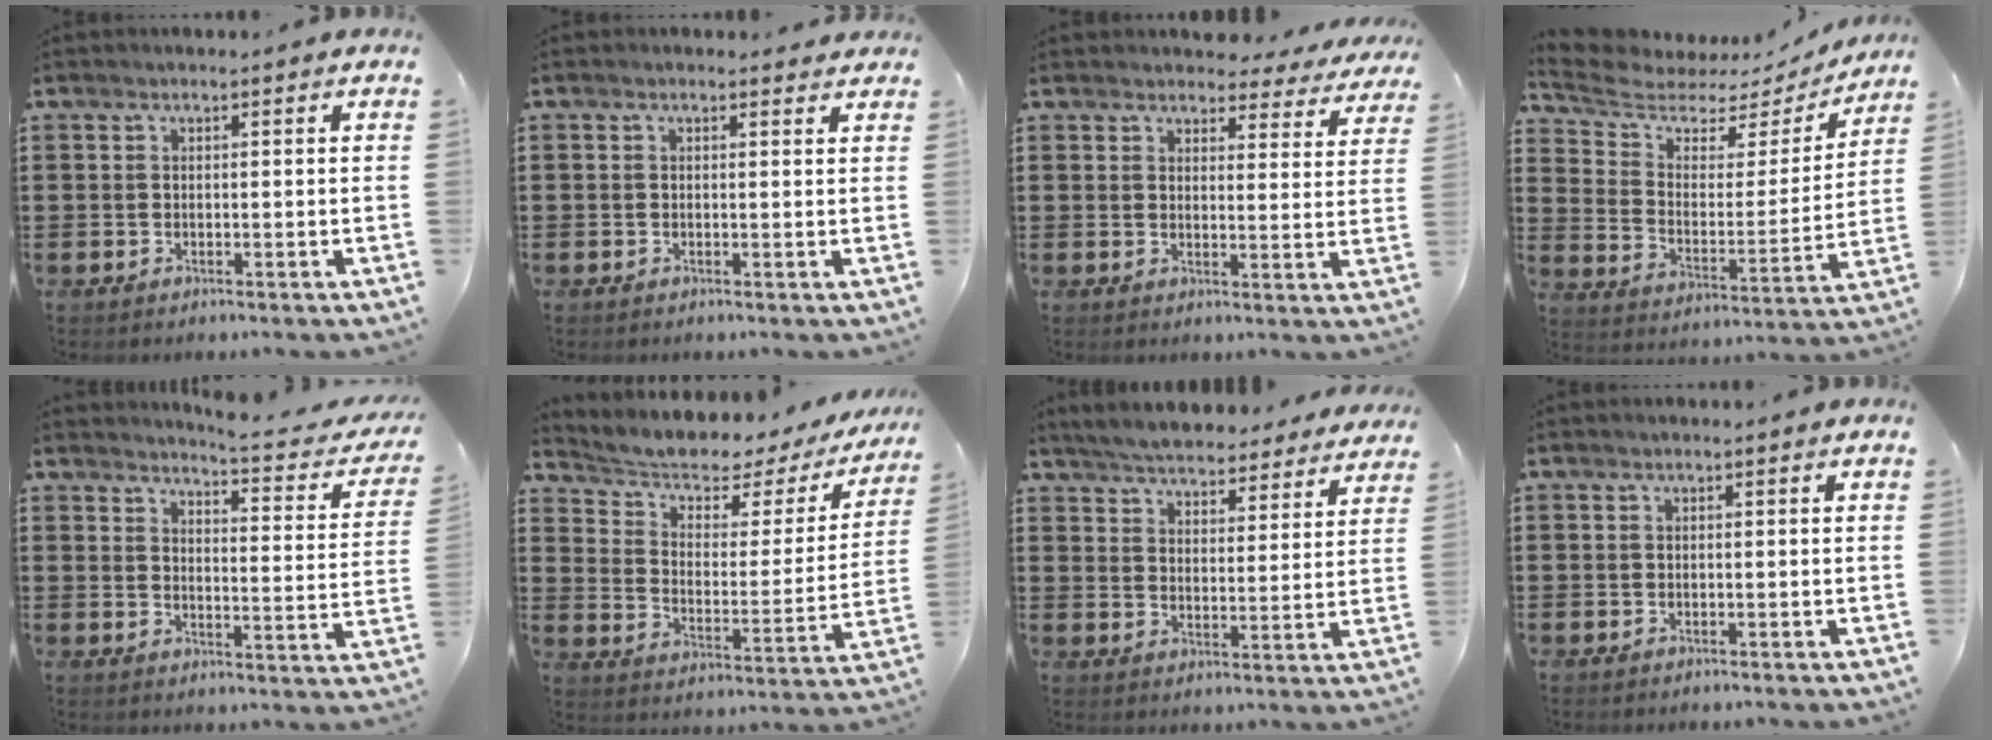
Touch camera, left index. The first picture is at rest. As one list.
[{"total": 0.6, "force": [0.3, 0.4, 0.0], "torque": [0.004, 0.000, 0.004]}, {"total": 3.7, "force": [3.6, 0.8, 0.4], "torque": [-0.018, -0.018, 0.062]}, {"total": 5.6, "force": [4.8, 2.4, 1.5], "torque": [-0.066, -0.031, 0.078]}, {"total": 3.9, "force": [3.6, -0.3, 1.5], "torque": [-0.034, -0.035, 0.052]}, {"total": 4.0, "force": [3.3, 1.6, 1.6], "torque": [-0.053, -0.031, 0.048]}, {"total": 5.2, "force": [5.2, 0.0, 0.6], "torque": [-0.036, -0.031, 0.089]}, {"total": 0.0}]